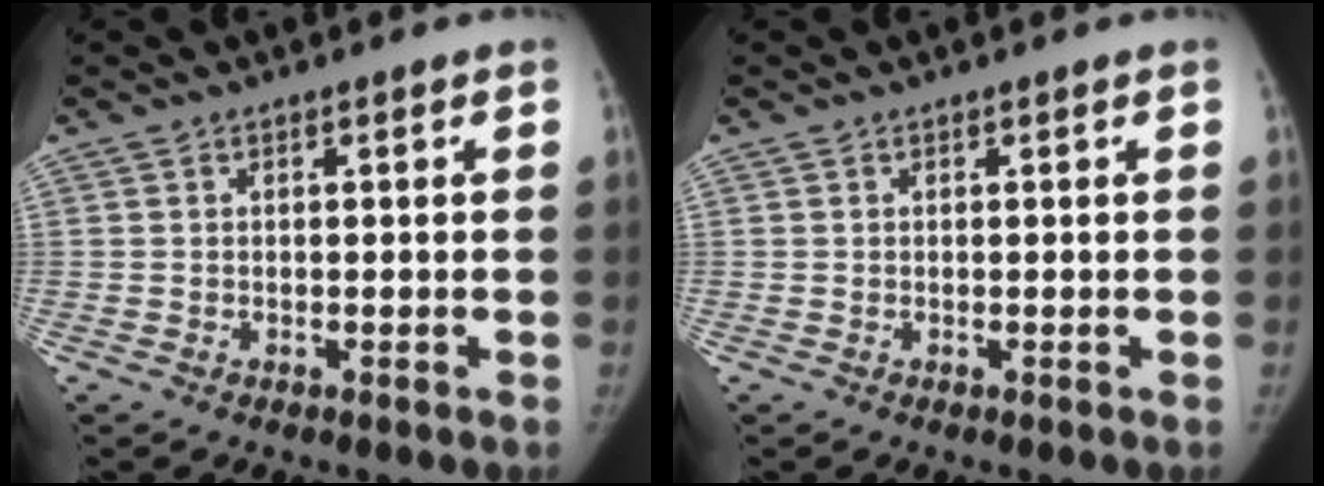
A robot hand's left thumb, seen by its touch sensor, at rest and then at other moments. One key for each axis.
{"total": 0.0}